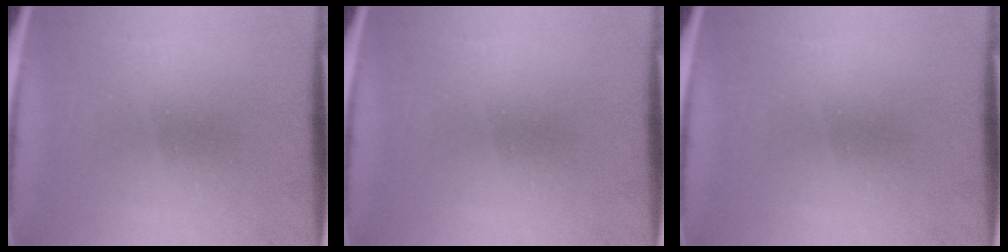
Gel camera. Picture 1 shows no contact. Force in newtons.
{"total": 0.0}
{"total": 0.0}